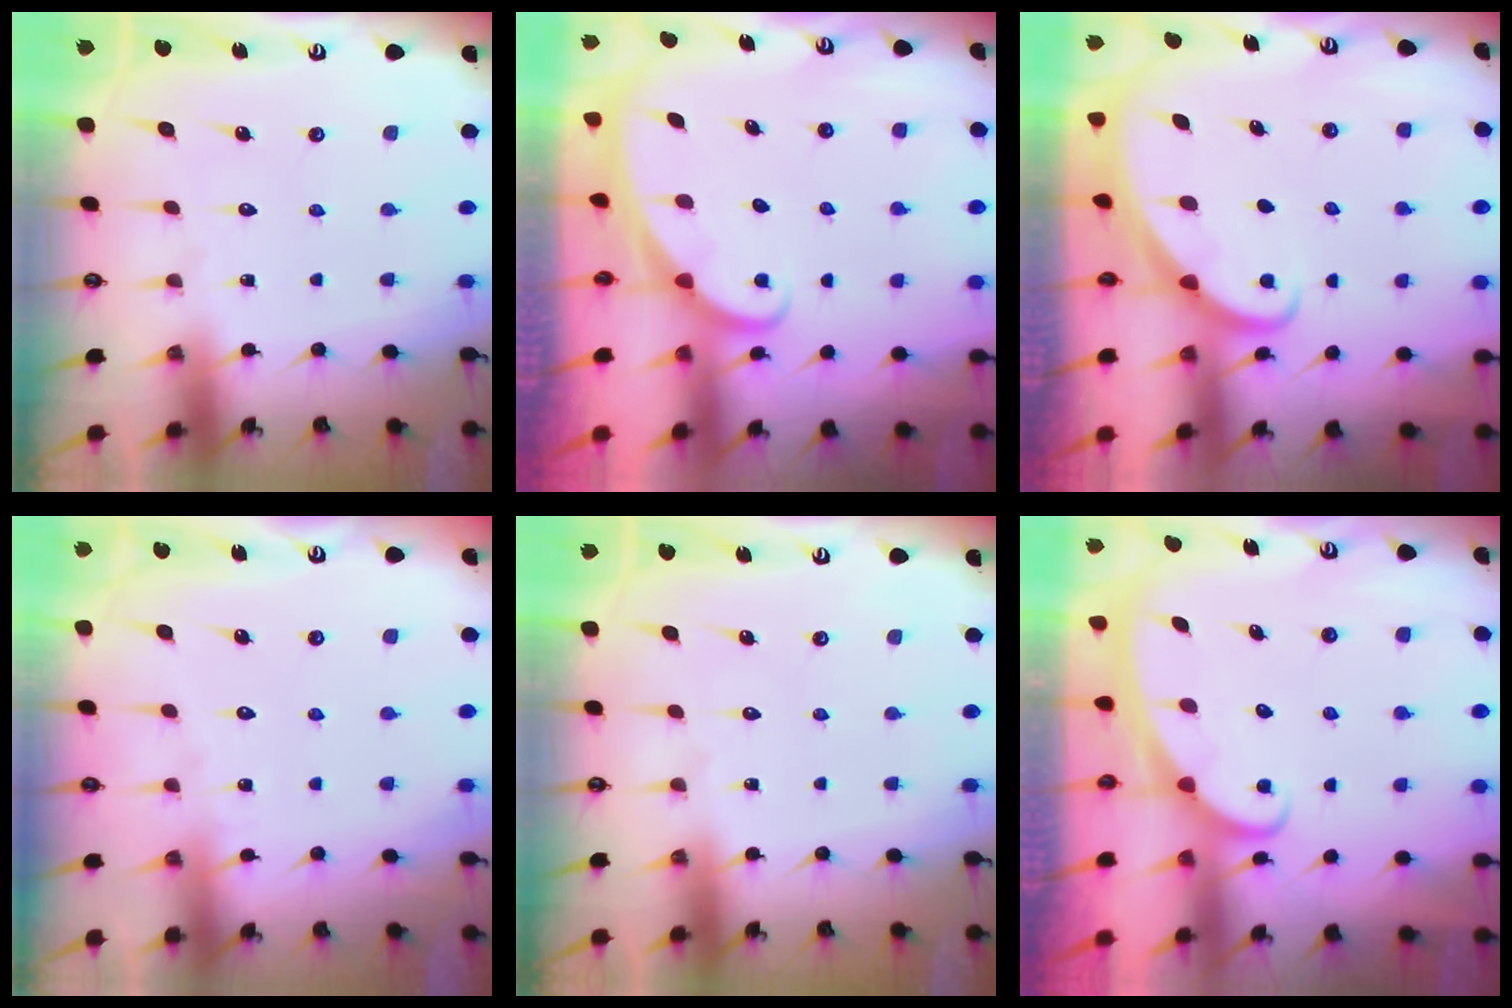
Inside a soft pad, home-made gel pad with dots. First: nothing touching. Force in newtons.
{"total": 1.7, "press": 1.7, "slide": 0.1}
{"total": 2.0, "press": 2.0, "slide": 0.2}
{"total": 3.1, "press": 3.1, "slide": 0.3}
{"total": 0.0}
{"total": 2.6, "press": 2.6, "slide": 0.4}